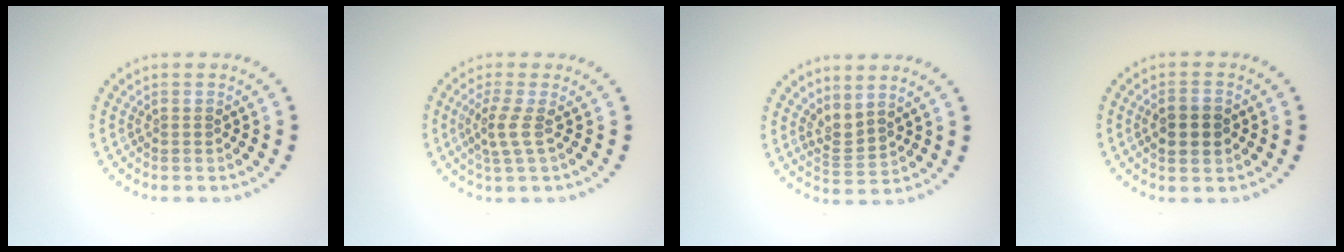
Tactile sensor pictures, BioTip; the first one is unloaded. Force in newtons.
{"total": 2.1, "press": 1.5, "slide": 1.4}
{"total": 2.2, "press": 1.5, "slide": 1.6}
{"total": 3.7, "press": 3.7, "slide": 0.1}